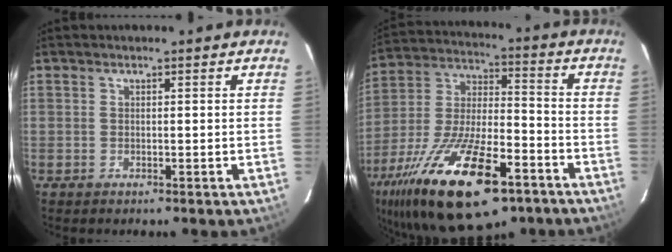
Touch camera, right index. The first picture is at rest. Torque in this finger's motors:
{"motor_torque": [1.55, -0.59, 1.06, 0.21]}